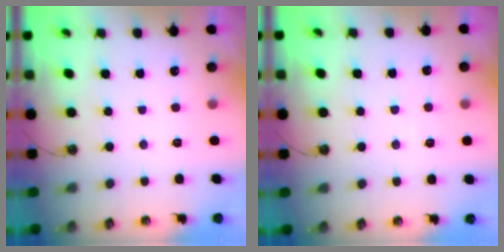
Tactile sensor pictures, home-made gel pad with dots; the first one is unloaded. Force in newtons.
{"total": 2.5, "press": 2.5, "slide": 0.3}